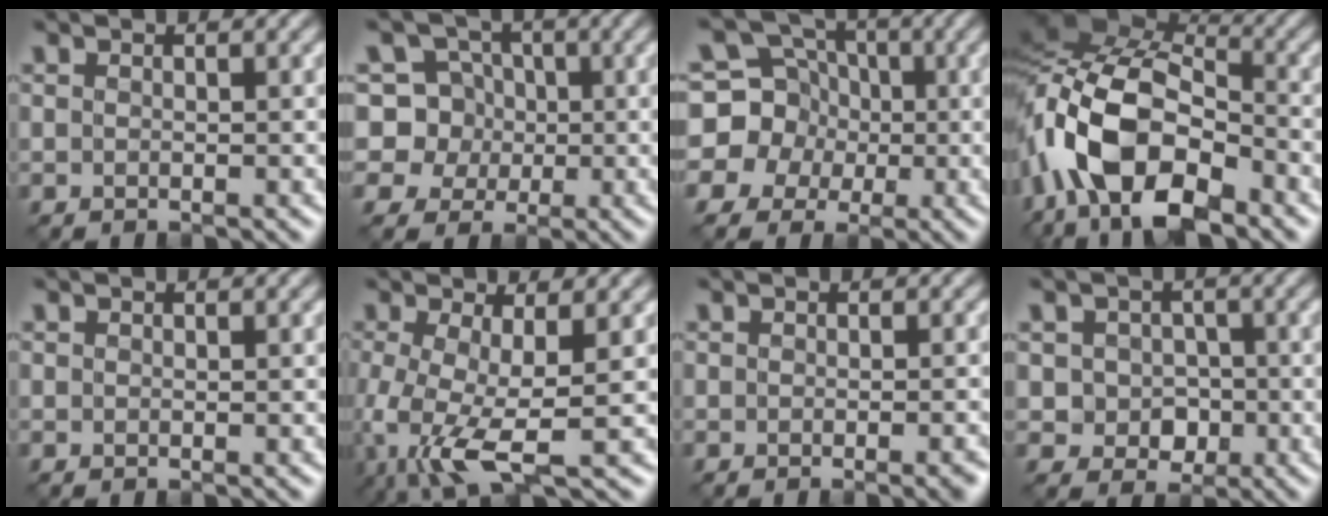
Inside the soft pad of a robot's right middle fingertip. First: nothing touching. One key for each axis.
{"total": 6.9, "fx": 1.3, "fy": 6.5, "fz": 2.0, "tx": -0.028, "ty": 0.024, "tz": 0.007}
{"total": 8.3, "fx": -0.4, "fy": 7.9, "fz": 2.3, "tx": -0.064, "ty": 0.030, "tz": -0.039}
{"total": 14.8, "fx": -5.1, "fy": 8.9, "fz": 10.6, "tx": -0.228, "ty": 0.003, "tz": -0.099}
{"total": 0.0}
{"total": 6.9, "fx": -2.2, "fy": 2.0, "fz": 6.2, "tx": -0.147, "ty": -0.021, "tz": -0.045}
{"total": 1.7, "fx": -1.0, "fy": 0.3, "fz": 1.3, "tx": -0.014, "ty": -0.005, "tz": -0.011}
{"total": 3.3, "fx": -0.4, "fy": 2.9, "fz": 1.3, "tx": -0.007, "ty": -0.007, "tz": -0.013}